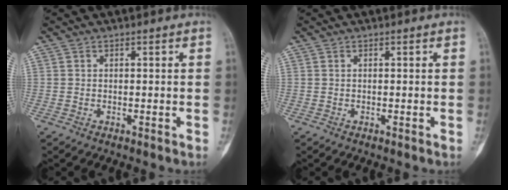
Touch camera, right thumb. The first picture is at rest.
{"total": 0.0}